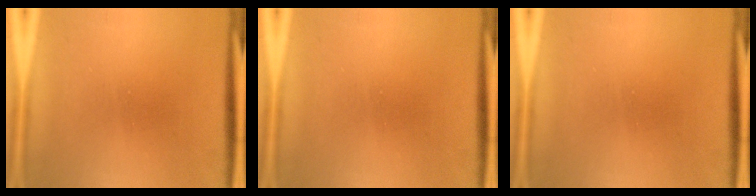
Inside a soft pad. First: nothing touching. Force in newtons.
{"total": 0.0}
{"total": 0.0}